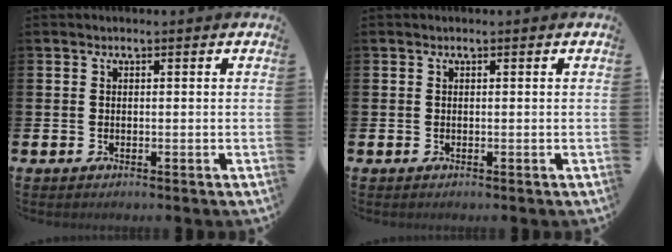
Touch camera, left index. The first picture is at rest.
{"total": 0.0}